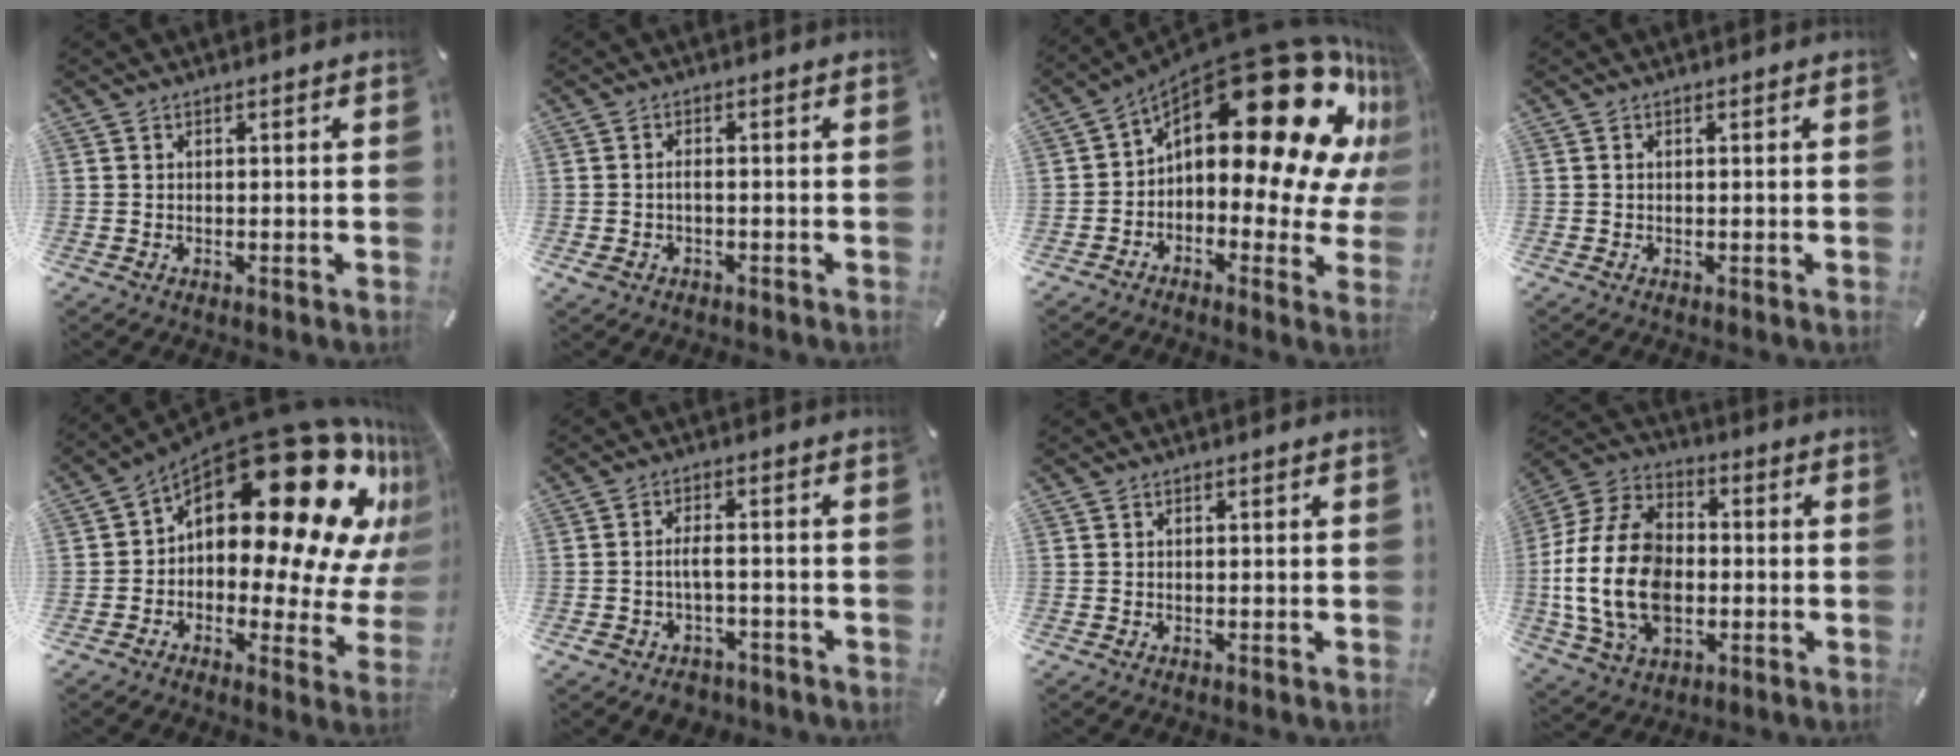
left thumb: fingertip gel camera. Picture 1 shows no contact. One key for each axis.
{"total": 2.3, "fx": -0.9, "fy": 1.3, "fz": 1.7, "tx": -0.039, "ty": 0.001, "tz": -0.020}
{"total": 30.6, "fx": 12.5, "fy": 13.9, "fz": 24.2, "tx": -0.337, "ty": -0.107, "tz": 0.223}
{"total": 0.0}
{"total": 29.6, "fx": 13.3, "fy": 13.9, "fz": 22.5, "tx": -0.321, "ty": -0.121, "tz": 0.235}
{"total": 4.4, "fx": -1.7, "fy": 2.7, "fz": 3.0, "tx": -0.061, "ty": 0.010, "tz": -0.035}
{"total": 0.0}
{"total": 19.4, "fx": -2.6, "fy": 14.0, "fz": 13.2, "tx": -0.299, "ty": 0.012, "tz": -0.050}